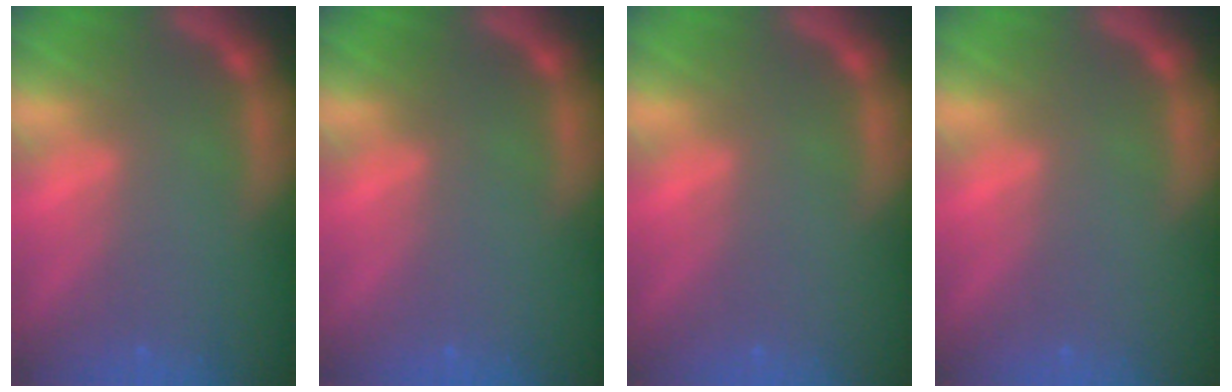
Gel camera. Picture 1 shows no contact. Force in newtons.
{"total": 0.0}
{"total": 0.0}
{"total": 0.0}